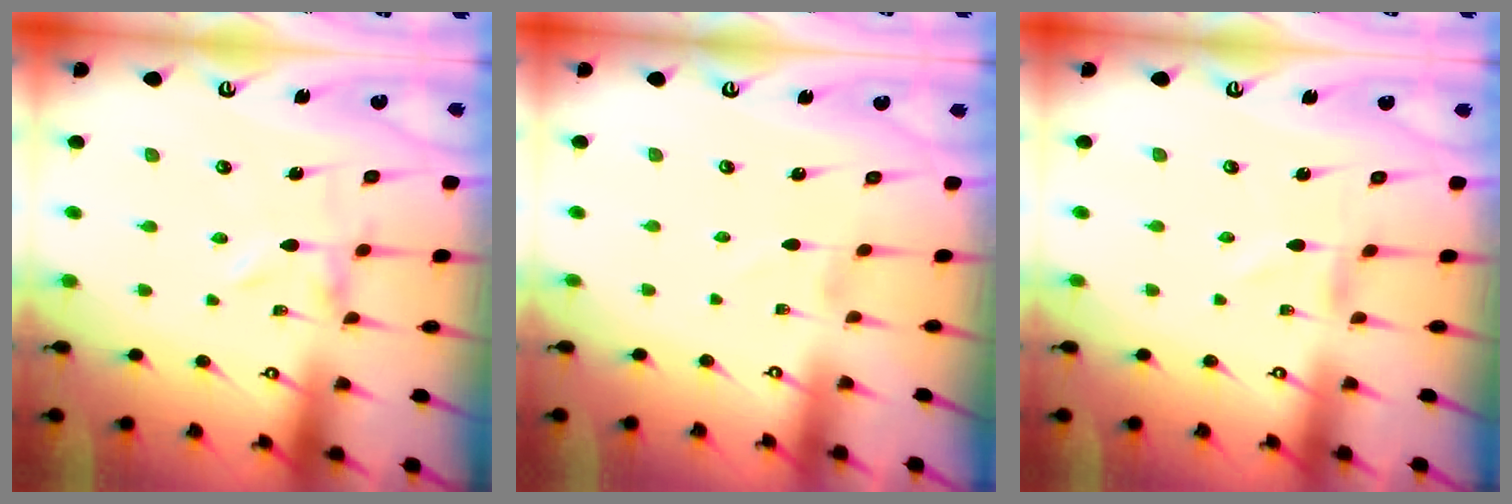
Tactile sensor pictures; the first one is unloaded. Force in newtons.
{"total": 1.2, "press": 1.2, "slide": 0.1}
{"total": 1.0, "press": 1.0, "slide": 0.1}